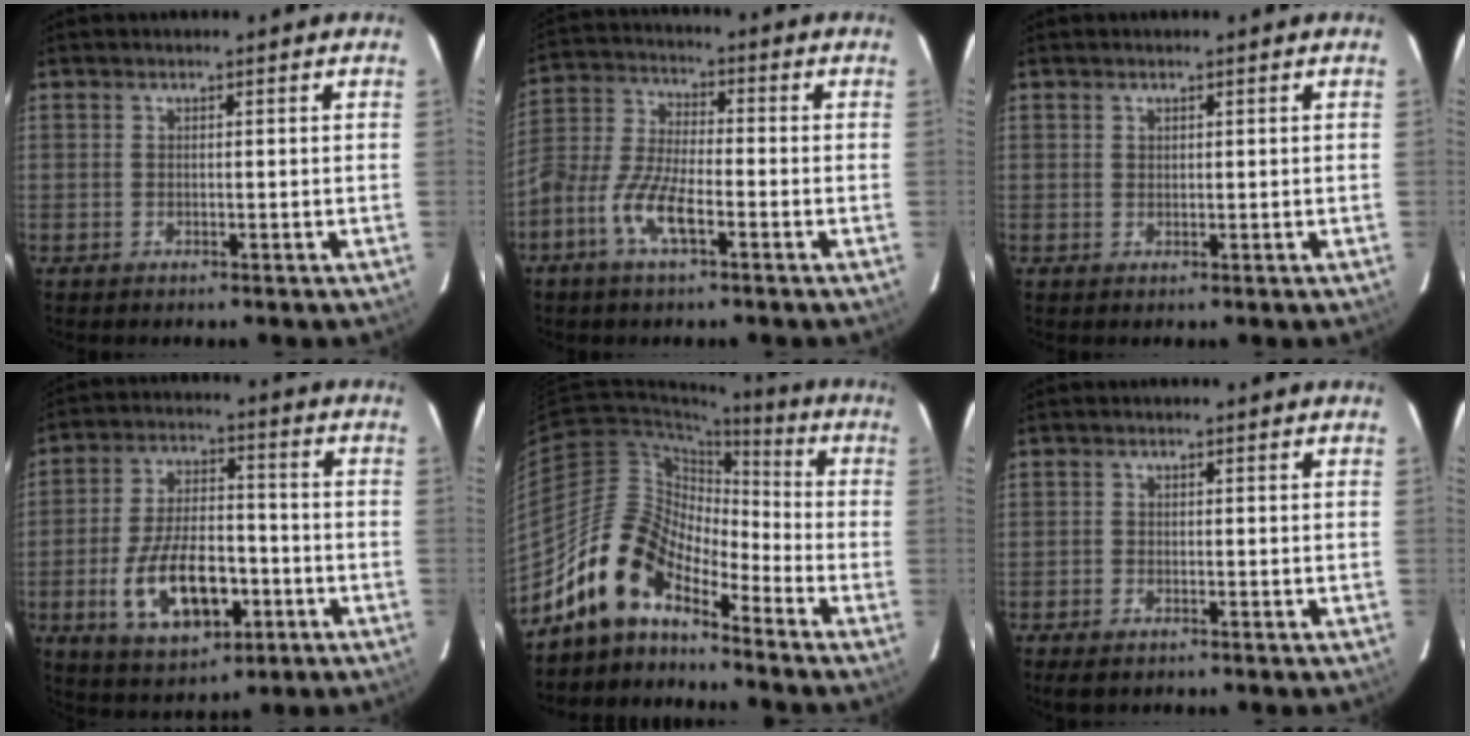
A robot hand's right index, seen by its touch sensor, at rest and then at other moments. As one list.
[{"total": 9.9, "force": [-4.7, 3.5, 8.0], "torque": [-0.177, 0.003, -0.101]}, {"total": 0.7, "force": [0.4, 0.5, 0.1], "torque": [-0.001, 0.003, 0.006]}, {"total": 14.9, "force": [-5.0, 7.5, 11.8], "torque": [-0.236, 0.003, -0.072]}, {"total": 12.2, "force": [-9.9, 5.1, 4.9], "torque": [-0.085, 0.028, -0.198]}, {"total": 2.3, "force": [-1.7, 1.1, 1.2], "torque": [-0.030, -0.005, -0.033]}]